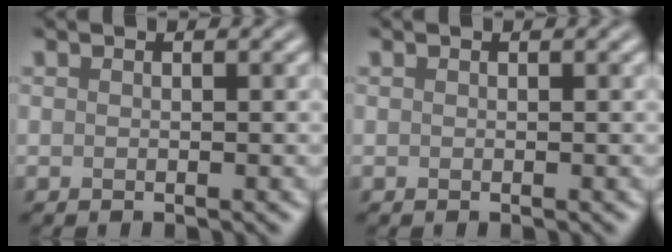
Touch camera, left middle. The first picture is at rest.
{"total": 0.0}